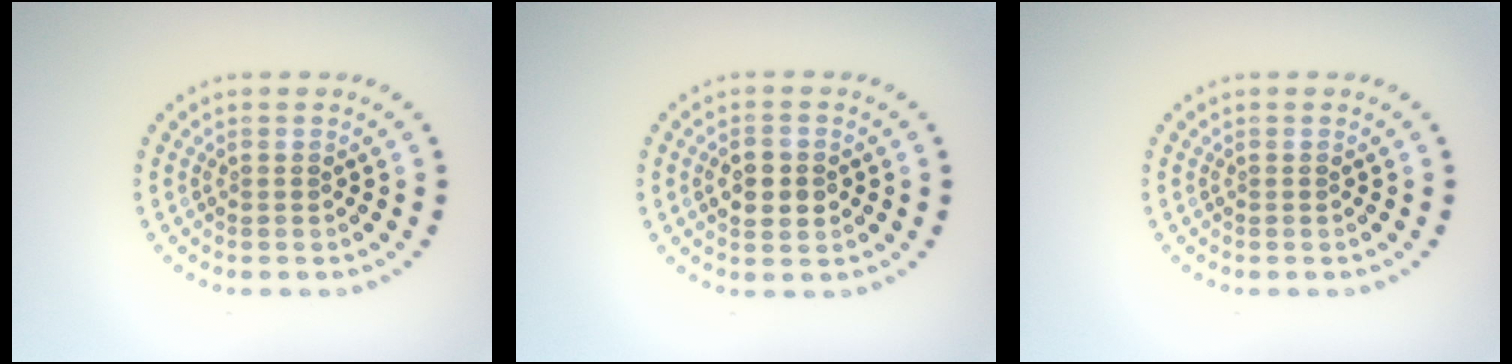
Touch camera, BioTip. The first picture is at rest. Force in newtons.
{"total": 2.9, "press": 2.9, "slide": 0.0}
{"total": 0.0}